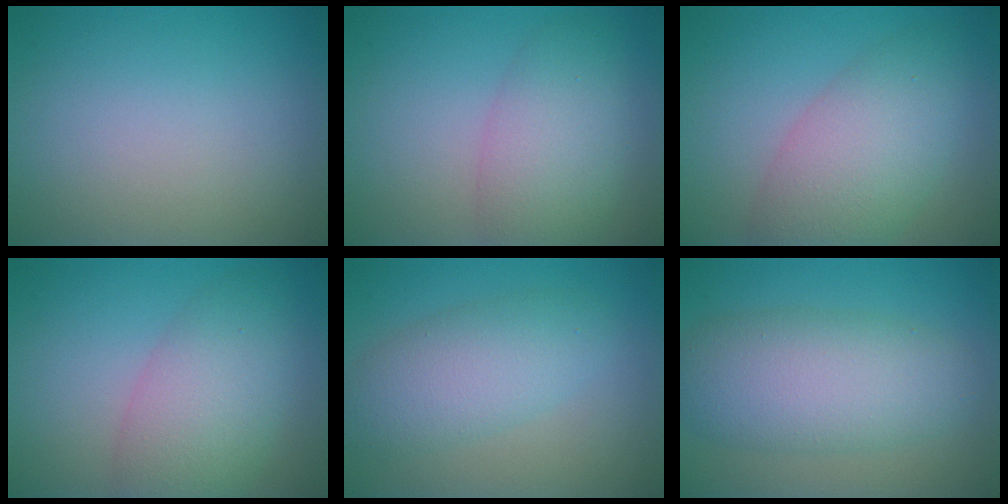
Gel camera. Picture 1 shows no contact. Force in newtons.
{"total": 5.4, "press": 5.4, "slide": 0.3}
{"total": 6.4, "press": 6.4, "slide": 0.2}
{"total": 6.1, "press": 6.1, "slide": 0.2}
{"total": 4.9, "press": 4.9, "slide": 0.2}
{"total": 7.2, "press": 7.2, "slide": 0.1}